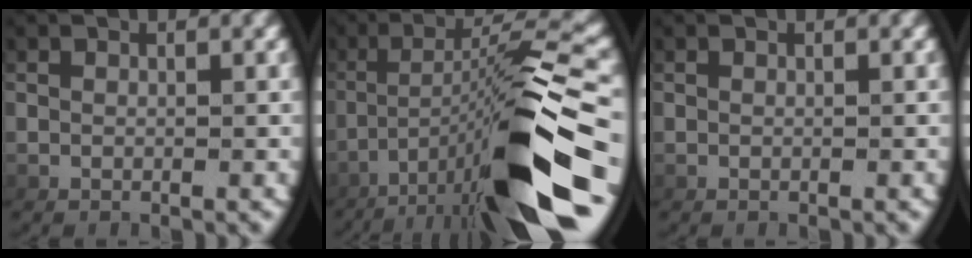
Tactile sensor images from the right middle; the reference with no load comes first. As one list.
[{"total": 12.2, "force": [-3.8, 2.3, 11.3], "torque": [-0.191, 0.002, -0.043]}, {"total": 0.0}]